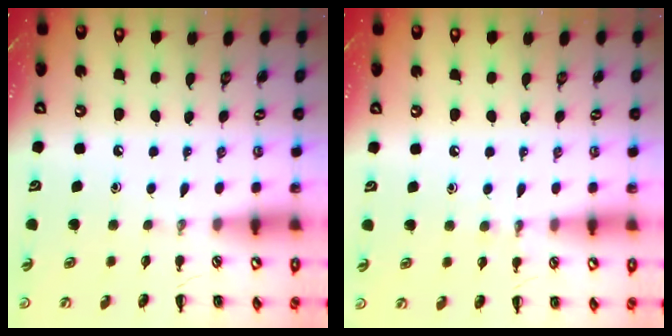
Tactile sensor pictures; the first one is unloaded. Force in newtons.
{"total": 5.0, "press": 4.8, "slide": 1.4}